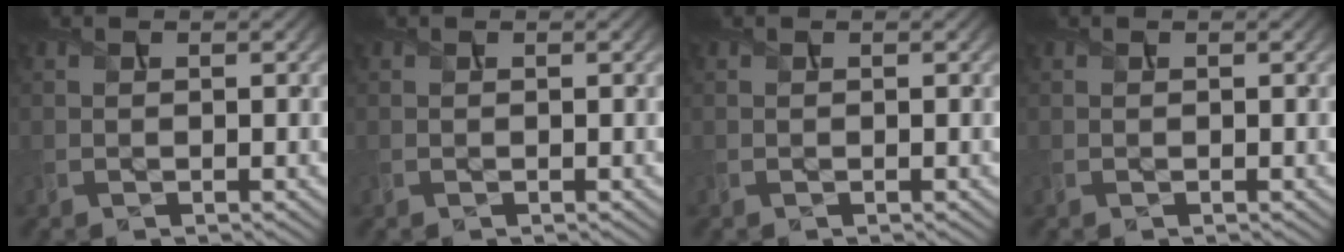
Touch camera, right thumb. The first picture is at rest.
{"total": 0.0}
{"total": 0.0}
{"total": 0.0}